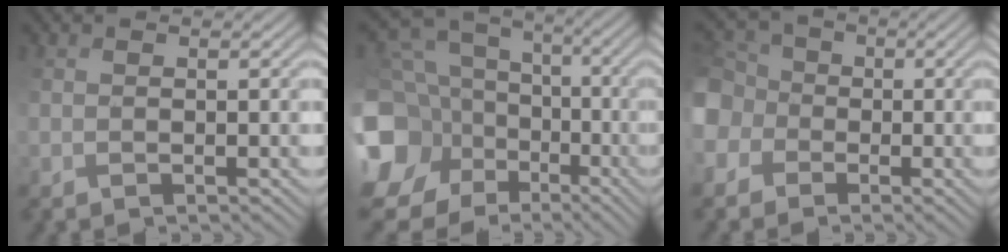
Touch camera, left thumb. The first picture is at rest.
{"total": 20.0, "force": [-3.9, 17.6, 8.6], "torque": [-0.227, -0.016, -0.065]}
{"total": 7.1, "force": [-1.2, 6.4, 2.8], "torque": [-0.110, 0.002, -0.040]}